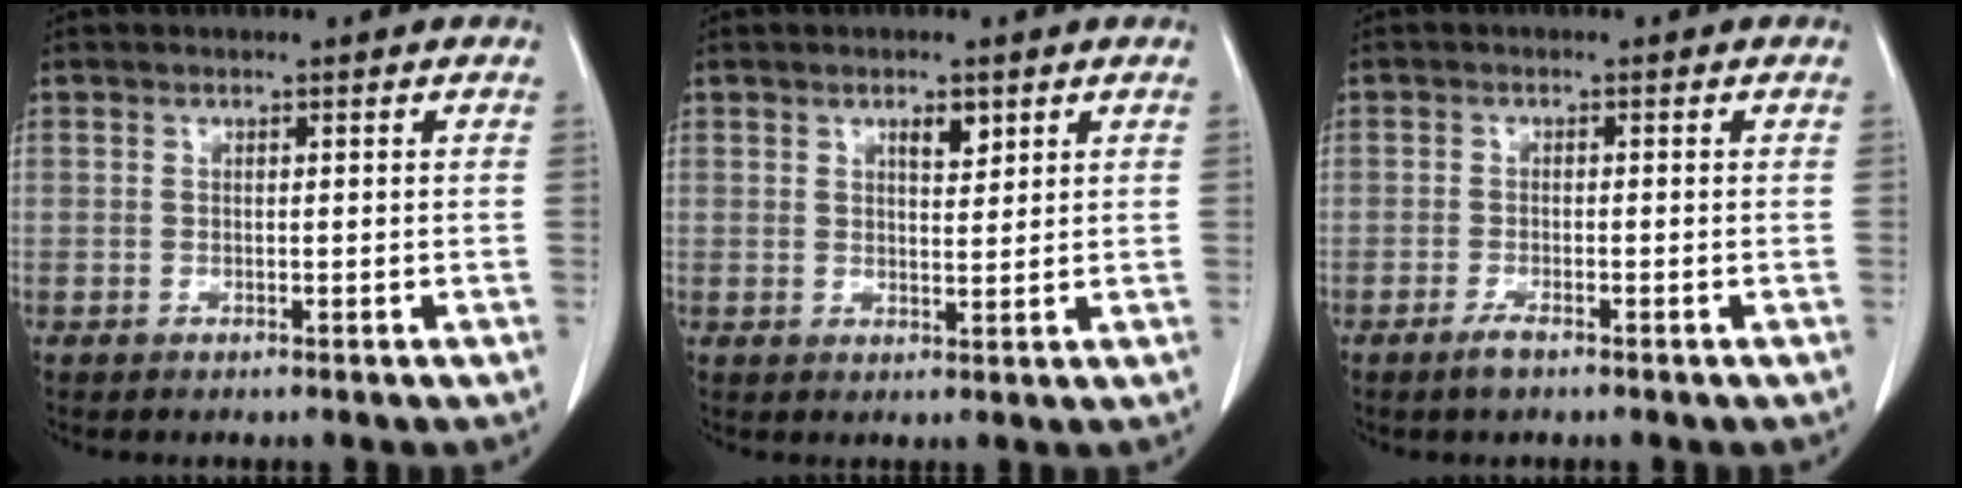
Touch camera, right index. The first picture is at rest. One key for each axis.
{"total": 2.7, "fx": 1.6, "fy": 0.9, "fz": 2.0, "tx": -0.033, "ty": -0.004, "tz": 0.027}
{"total": 1.9, "fx": -1.4, "fy": 0.3, "fz": 1.2, "tx": -0.031, "ty": -0.003, "tz": -0.027}